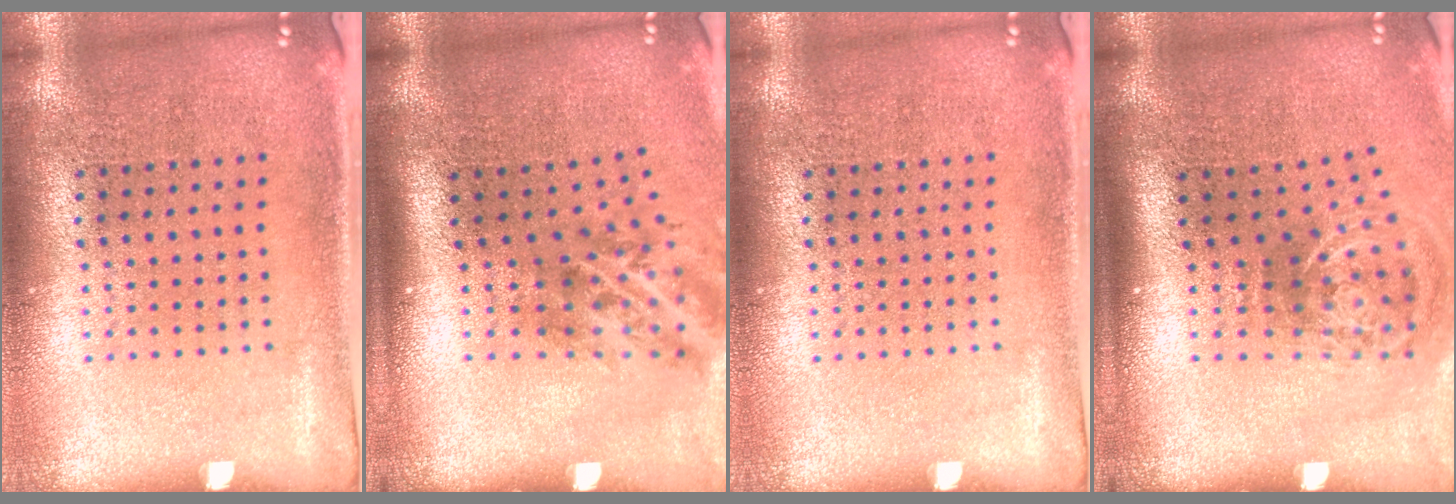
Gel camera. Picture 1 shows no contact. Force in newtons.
{"total": 2.0, "press": 1.2, "slide": 1.6}
{"total": 0.0}
{"total": 2.2, "press": 1.4, "slide": 1.7}